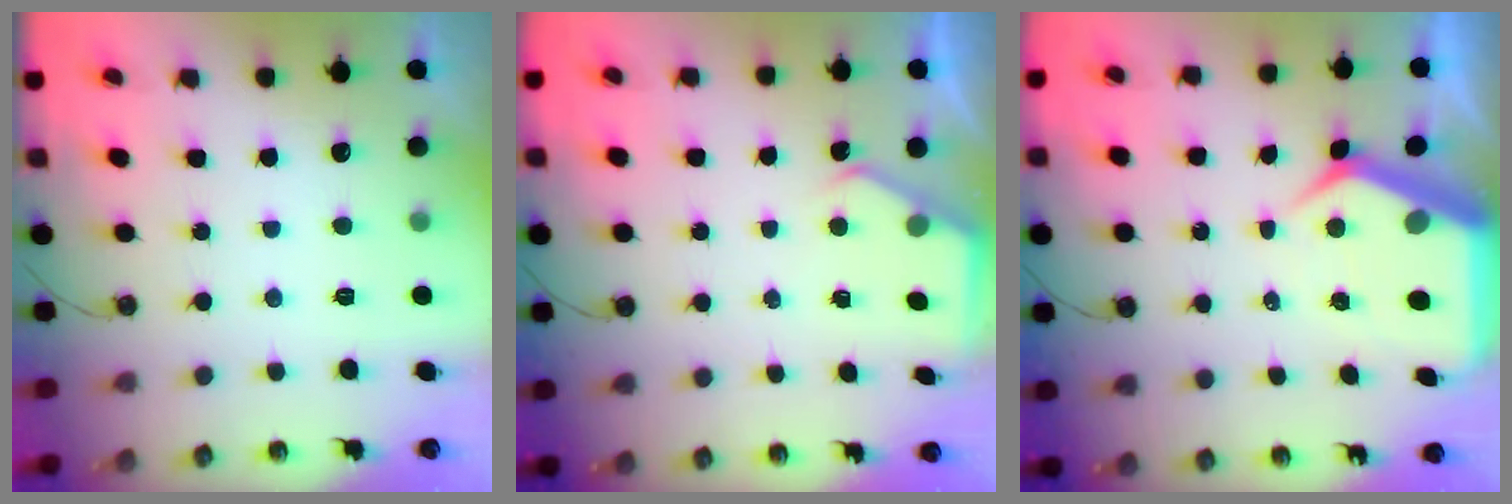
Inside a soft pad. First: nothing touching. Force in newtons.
{"total": 2.4, "press": 2.4, "slide": 0.3}
{"total": 10.0, "press": 9.9, "slide": 1.0}